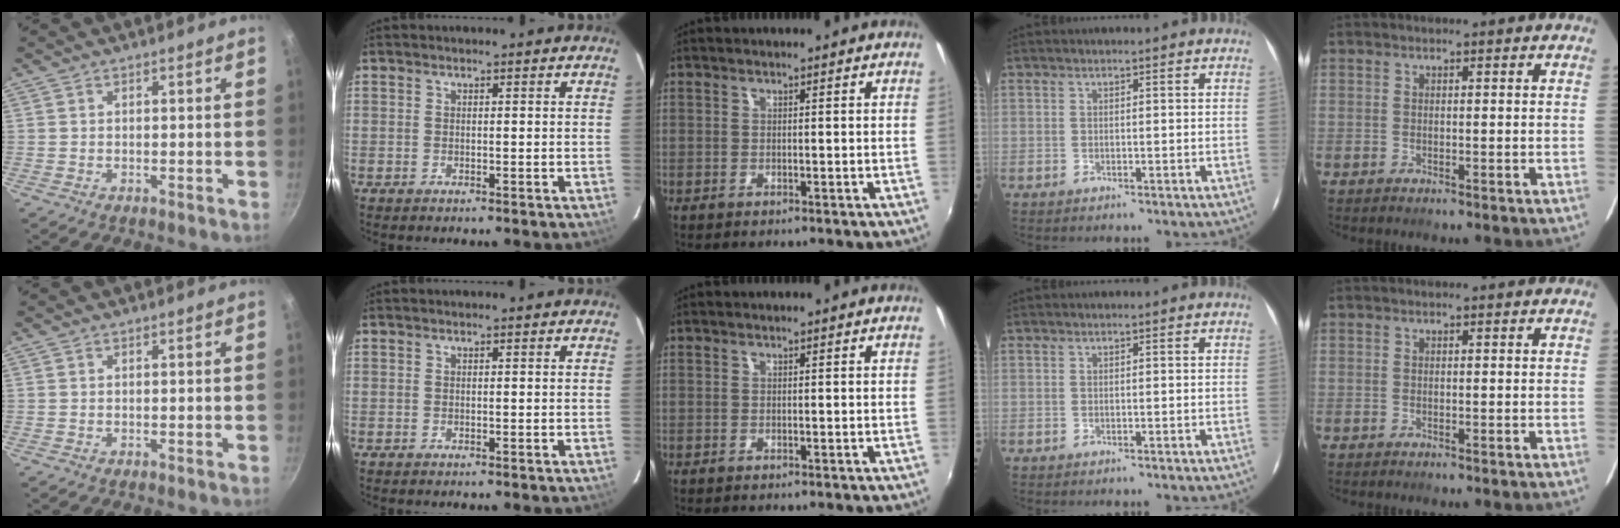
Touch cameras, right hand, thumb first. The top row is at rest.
{}